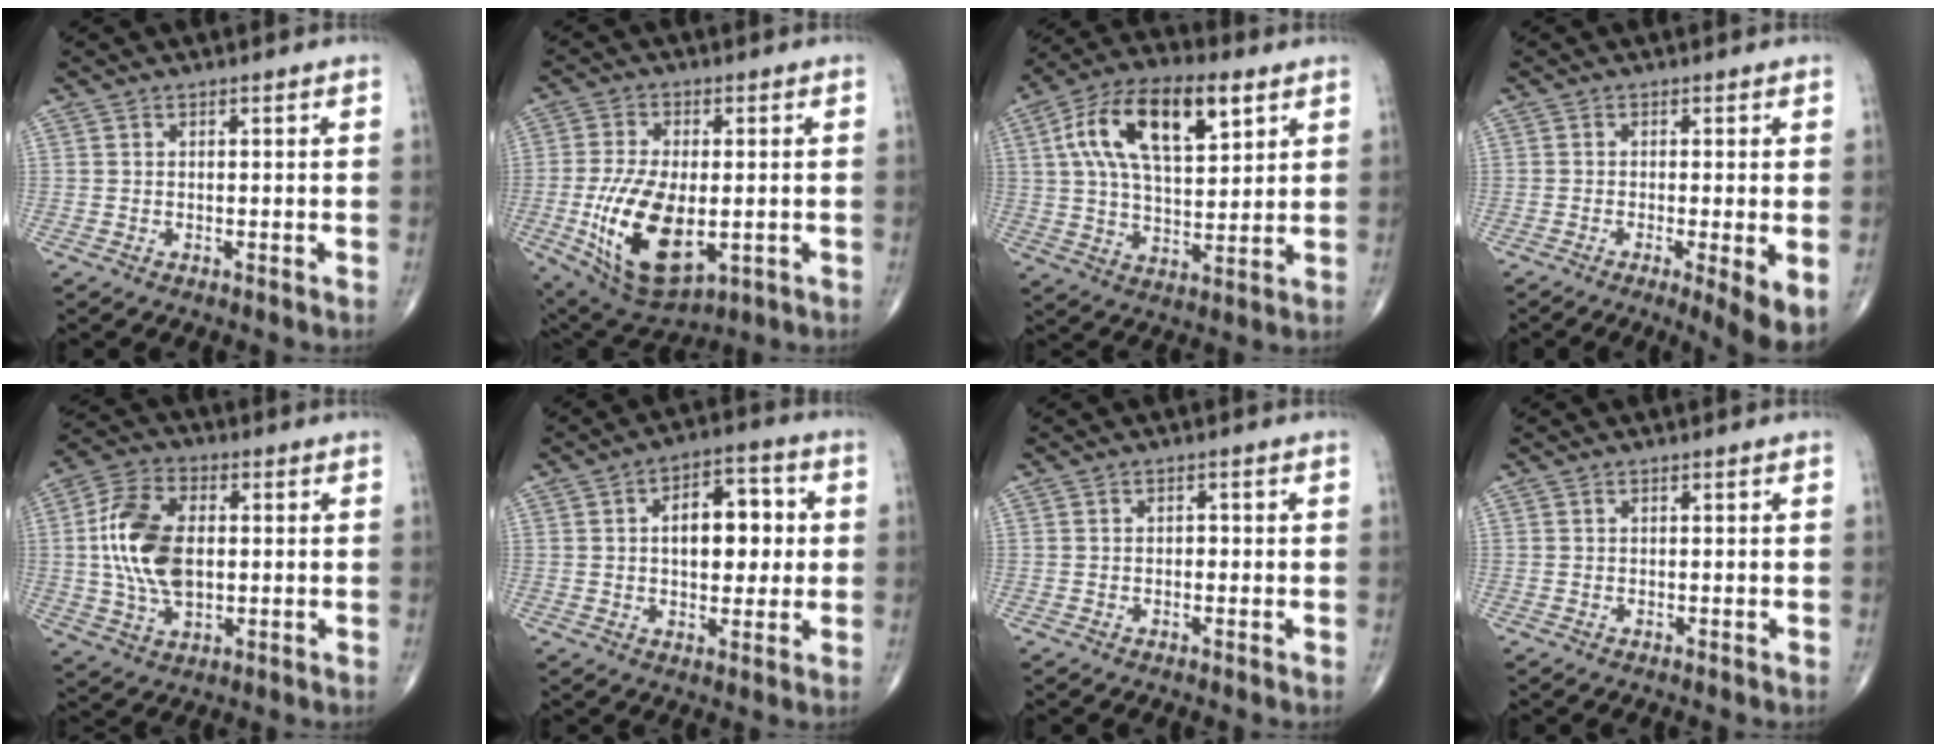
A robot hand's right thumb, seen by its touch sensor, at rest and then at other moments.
{"total": 16.7, "force": [-3.1, 8.6, 14.0], "torque": [-0.264, -0.013, -0.035]}
{"total": 18.4, "force": [6.9, 8.6, 14.8], "torque": [-0.250, 0.002, 0.118]}
{"total": 6.3, "force": [-2.0, 0.8, 5.9], "torque": [-0.096, -0.018, -0.036]}
{"total": 14.4, "force": [0.7, 8.6, 11.5], "torque": [-0.221, 0.011, 0.011]}
{"total": 11.7, "force": [1.3, 6.7, 9.5], "torque": [-0.103, 0.015, 0.017]}
{"total": 1.0, "force": [-0.2, 0.7, 0.7], "torque": [-0.005, 0.005, -0.005]}
{"total": 0.0}